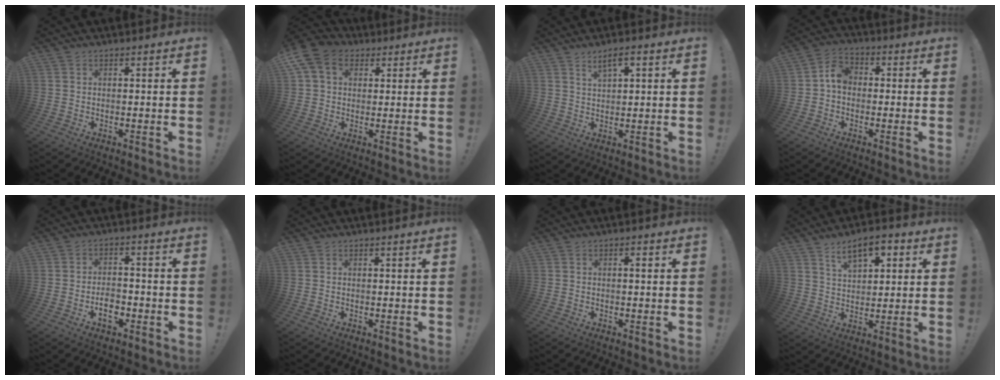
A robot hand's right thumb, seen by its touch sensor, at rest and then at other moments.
{"total": 10.3, "force": [4.0, 7.6, 5.7], "torque": [-0.105, -0.003, 0.079]}
{"total": 4.3, "force": [2.6, 1.1, 3.3], "torque": [-0.051, -0.010, 0.041]}
{"total": 6.0, "force": [-0.6, 4.4, 4.1], "torque": [-0.068, 0.017, -0.006]}
{"total": 5.8, "force": [-2.8, 3.7, 3.4], "torque": [-0.041, 0.016, -0.049]}
{"total": 0.7, "force": [0.5, -0.3, 0.3], "torque": [0.003, -0.003, 0.007]}
{"total": 0.9, "force": [0.3, -0.1, 0.8], "torque": [-0.009, -0.001, 0.002]}
{"total": 9.3, "force": [5.3, 4.5, 6.3], "torque": [-0.091, -0.015, 0.092]}